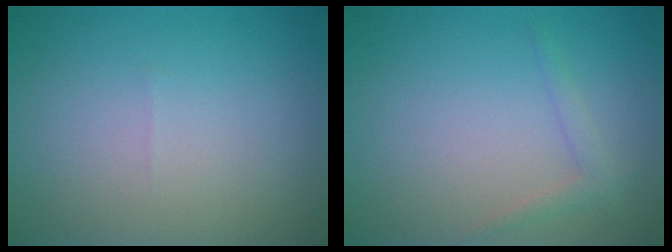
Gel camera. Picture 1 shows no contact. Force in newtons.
{"total": 1.2, "press": 1.2, "slide": 0.1}